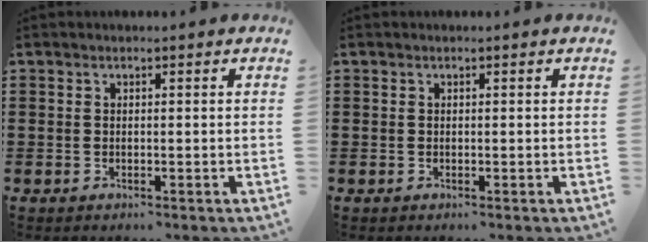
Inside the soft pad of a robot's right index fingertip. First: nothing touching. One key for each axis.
{"total": 0.0}